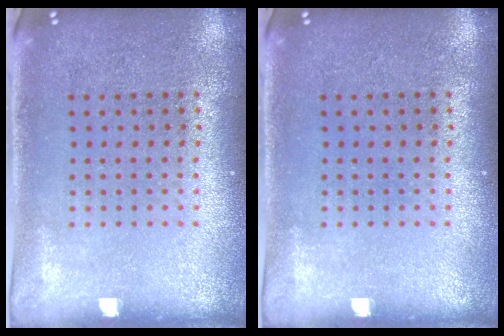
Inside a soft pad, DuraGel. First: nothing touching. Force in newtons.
{"total": 0.0}